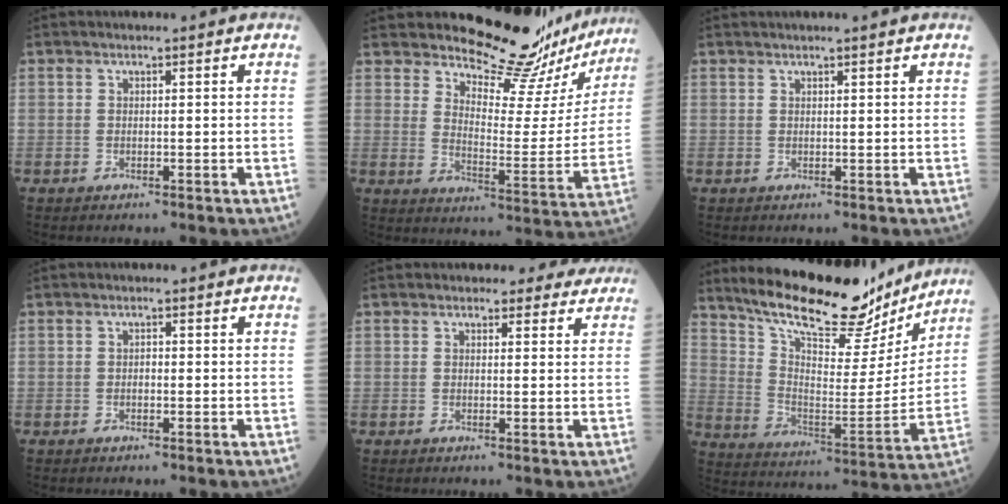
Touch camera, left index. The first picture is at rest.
{"total": 17.9, "force": [17.1, 2.9, 4.7], "torque": [-0.051, -0.096, 0.203]}
{"total": 2.9, "force": [2.5, 0.0, 1.4], "torque": [-0.009, 0.021, 0.036]}
{"total": 0.5, "force": [-0.2, 0.3, 0.4], "torque": [0.000, 0.001, -0.005]}
{"total": 4.1, "force": [3.7, 1.8, 0.1], "torque": [0.021, -0.003, 0.027]}
{"total": 22.6, "force": [19.4, 5.6, 10.2], "torque": [-0.160, -0.013, 0.292]}